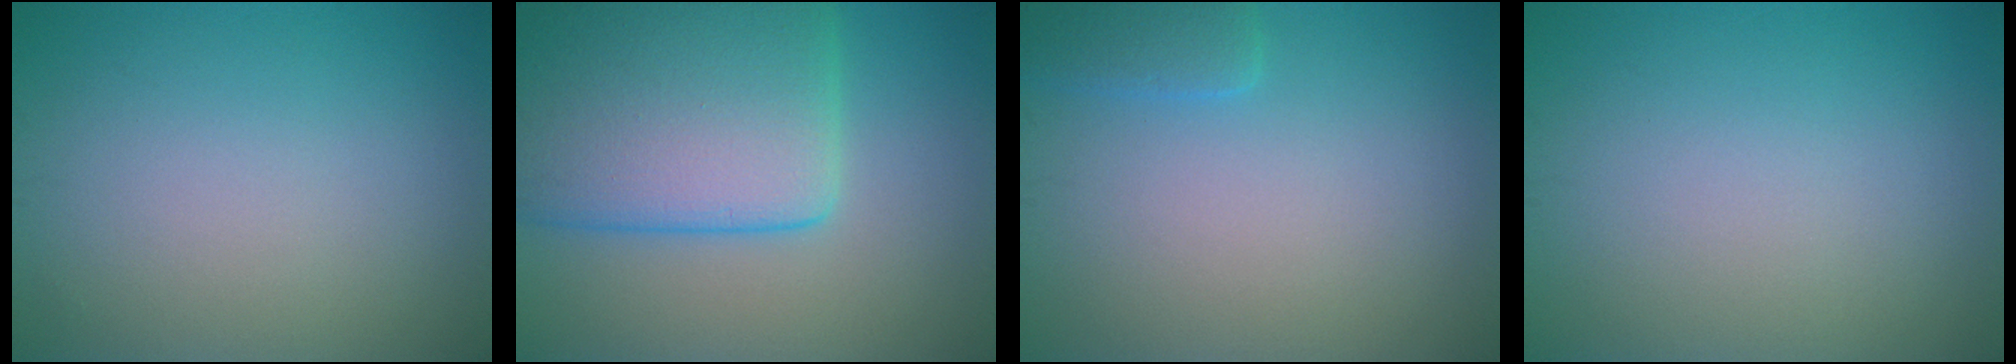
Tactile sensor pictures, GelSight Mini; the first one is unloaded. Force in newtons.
{"total": 12.0, "press": 12.0, "slide": 0.1}
{"total": 1.9, "press": 1.9, "slide": 0.1}
{"total": 0.0}